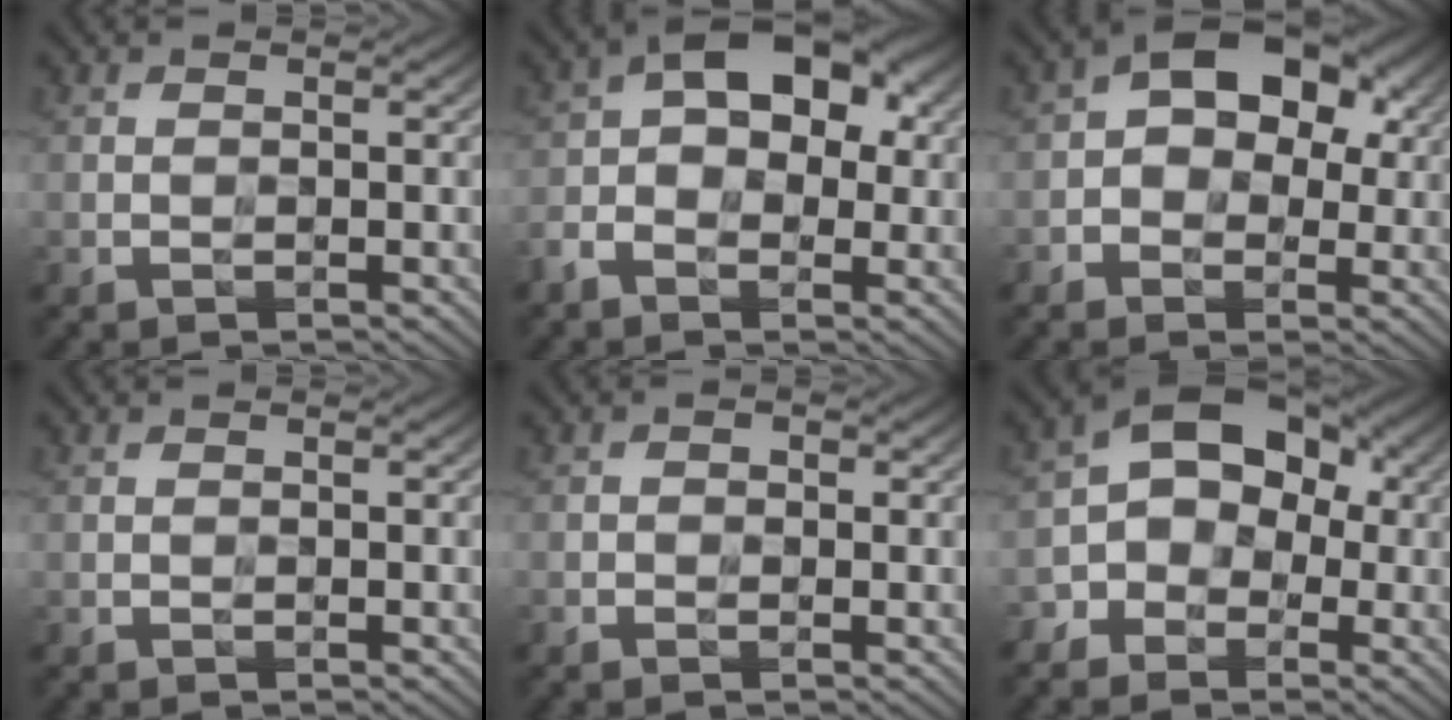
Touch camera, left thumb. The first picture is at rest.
{"total": 9.4, "force": [-0.2, 5.9, 7.3], "torque": [-0.114, 0.019, -0.021]}
{"total": 9.4, "force": [1.2, 6.3, 6.9], "torque": [-0.097, 0.016, 0.006]}
{"total": 0.0}
{"total": 0.9, "force": [-0.3, 0.8, 0.4], "torque": [-0.005, -0.004, -0.008]}
{"total": 8.8, "force": [-1.8, 6.8, 5.2], "torque": [-0.065, 0.002, -0.050]}